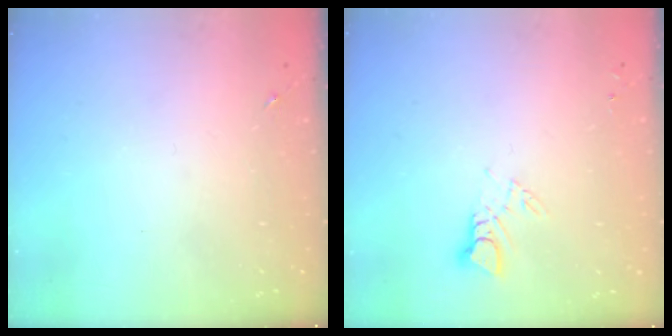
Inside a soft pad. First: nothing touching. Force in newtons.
{"total": 3.7, "press": 3.7, "slide": 0.4}